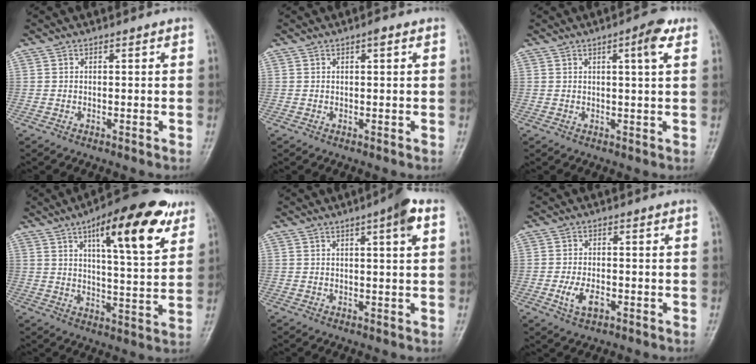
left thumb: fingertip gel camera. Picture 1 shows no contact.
{"total": 1.4, "force": [0.6, 0.4, 1.1], "torque": [-0.016, 0.002, 0.006]}
{"total": 4.8, "force": [2.2, 0.9, 4.2], "torque": [-0.058, -0.002, 0.027]}
{"total": 18.3, "force": [9.3, 5.6, 14.7], "torque": [-0.186, -0.028, 0.134]}
{"total": 5.0, "force": [2.1, 0.7, 4.5], "torque": [-0.065, 0.002, 0.028]}
{"total": 4.5, "force": [-1.5, 2.5, 3.4], "torque": [-0.066, 0.003, -0.025]}